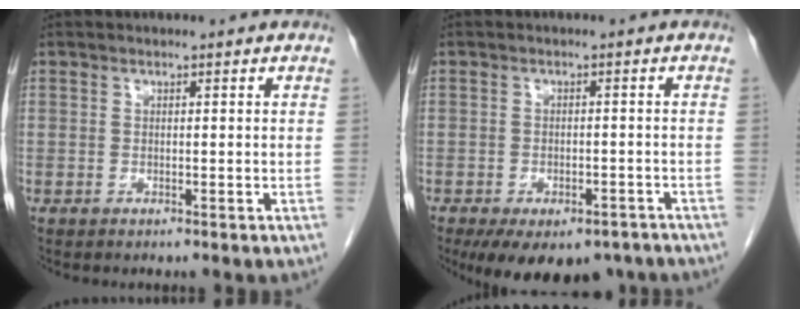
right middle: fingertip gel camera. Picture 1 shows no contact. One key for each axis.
{"total": 13.2, "fx": -9.5, "fy": 6.4, "fz": 6.6, "tx": -0.121, "ty": -0.013, "tz": -0.121}